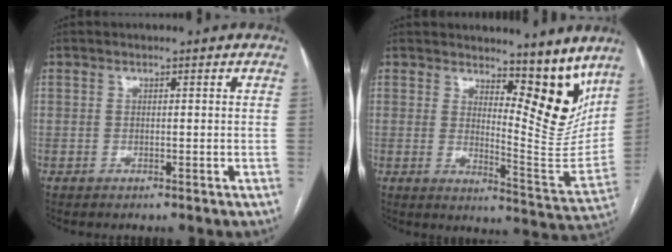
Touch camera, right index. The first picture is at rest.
{"total": 11.5, "force": [8.5, 3.3, 6.9], "torque": [-0.080, -0.037, 0.123]}